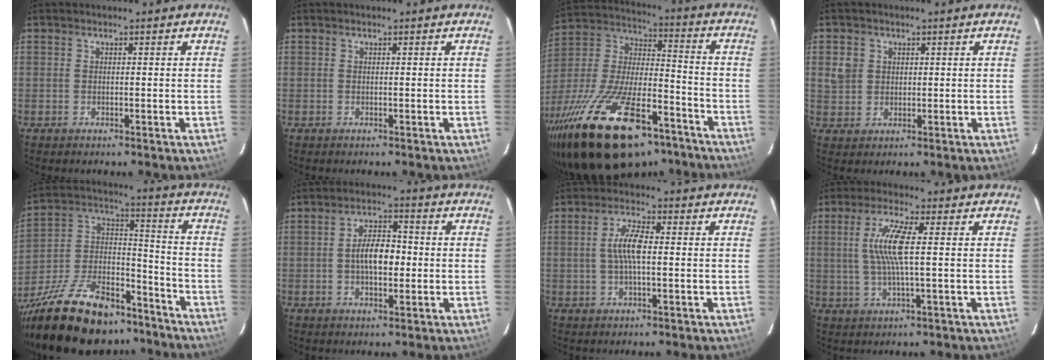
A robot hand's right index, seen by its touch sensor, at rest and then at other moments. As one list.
[{"total": 0.0}, {"total": 31.3, "force": [-20.4, 12.2, 20.3], "torque": [-0.393, -0.022, -0.321]}, {"total": 3.7, "force": [0.9, 3.4, 1.2], "torque": [-0.020, 0.010, 0.019]}, {"total": 26.1, "force": [-19.1, 11.7, 13.3], "torque": [-0.274, 0.022, -0.295]}, {"total": 6.8, "force": [-0.6, 3.3, 5.9], "torque": [-0.106, 0.012, -0.008]}, {"total": 5.5, "force": [0.0, 1.4, 5.3], "torque": [-0.103, 0.007, 0.001]}, {"total": 7.7, "force": [0.9, 1.2, 7.5], "torque": [-0.147, 0.004, 0.018]}]